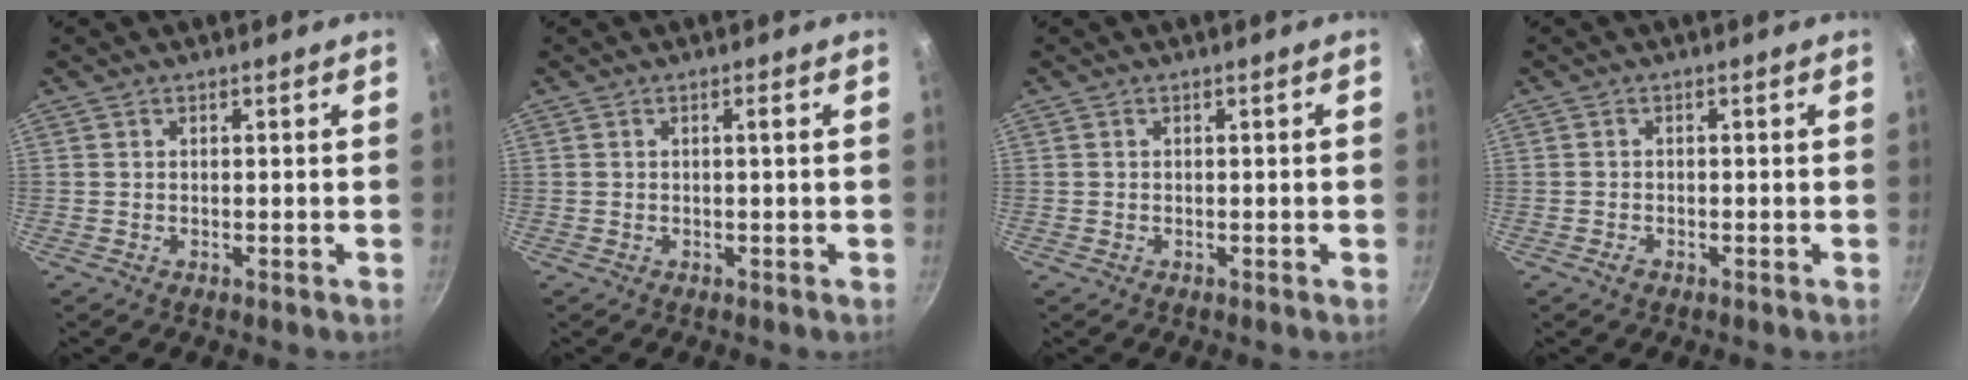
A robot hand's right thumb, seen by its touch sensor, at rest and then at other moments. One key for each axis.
{"total": 0.9, "fx": 0.0, "fy": 0.0, "fz": 0.9, "tx": -0.017, "ty": 0.003, "tz": 0.003}
{"total": 0.7, "fx": -0.2, "fy": 0.3, "fz": 0.6, "tx": -0.005, "ty": 0.005, "tz": 0.000}
{"total": 1.4, "fx": -0.9, "fy": 0.8, "fz": 0.6, "tx": -0.013, "ty": 0.006, "tz": -0.017}